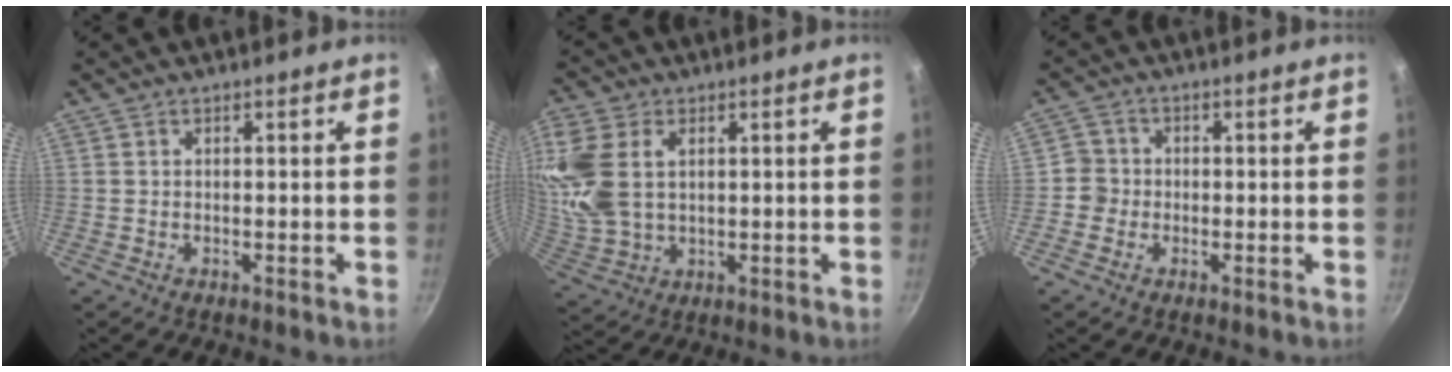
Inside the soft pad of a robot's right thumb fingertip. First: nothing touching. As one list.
[{"total": 13.5, "force": [3.4, 9.0, 9.5], "torque": [-0.205, -0.009, 0.074]}, {"total": 3.3, "force": [-0.8, 3.2, 0.5], "torque": [0.016, 0.009, -0.023]}]